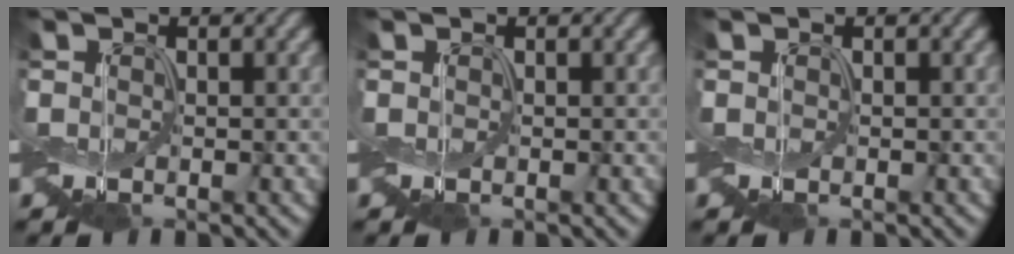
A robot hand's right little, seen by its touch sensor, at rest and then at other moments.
{"total": 0.0}
{"total": 0.0}